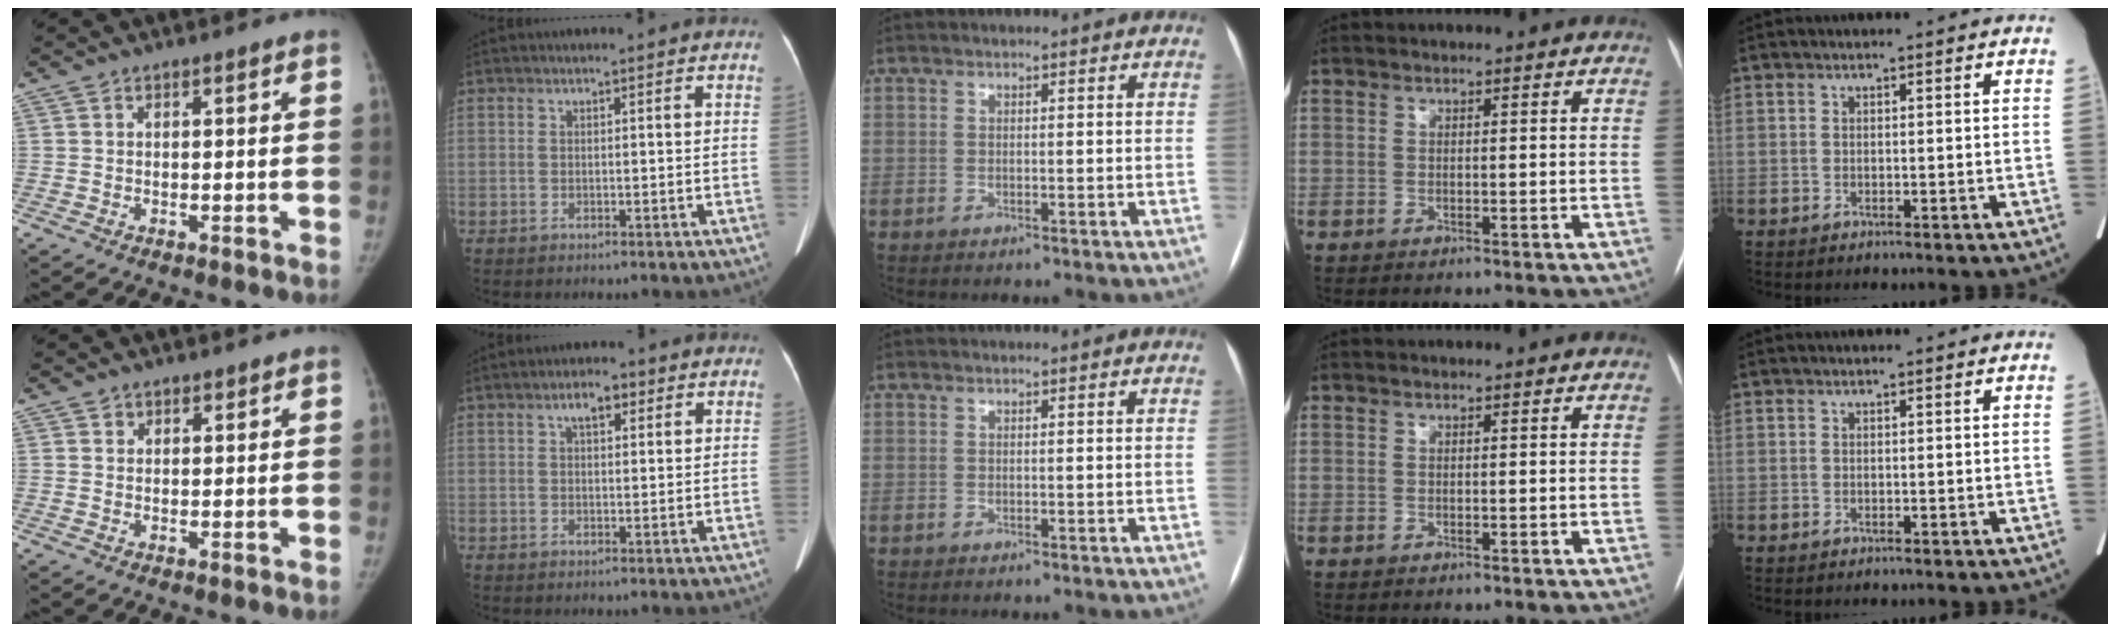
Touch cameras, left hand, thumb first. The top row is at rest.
{"thumb": {"total": 1.2, "force": [0.8, 0.9, 0.0], "torque": [0.015, -0.004, 0.008]}, "index": {"total": 3.3, "force": [1.6, 1.5, 2.4], "torque": [-0.043, 0.012, 0.025]}}